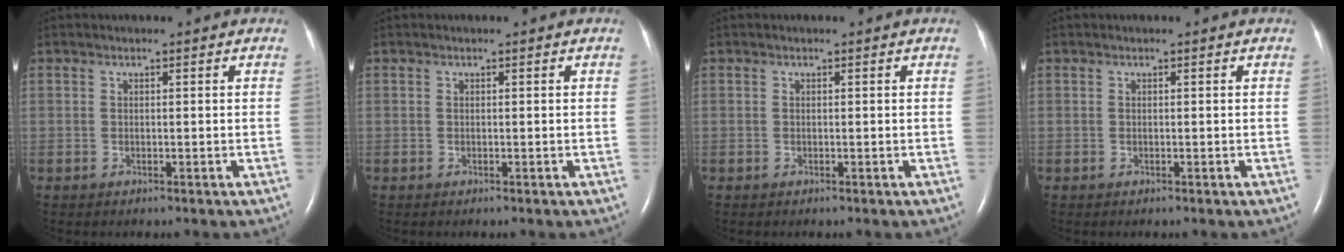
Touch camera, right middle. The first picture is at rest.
{"total": 0.0}
{"total": 0.0}
{"total": 0.0}